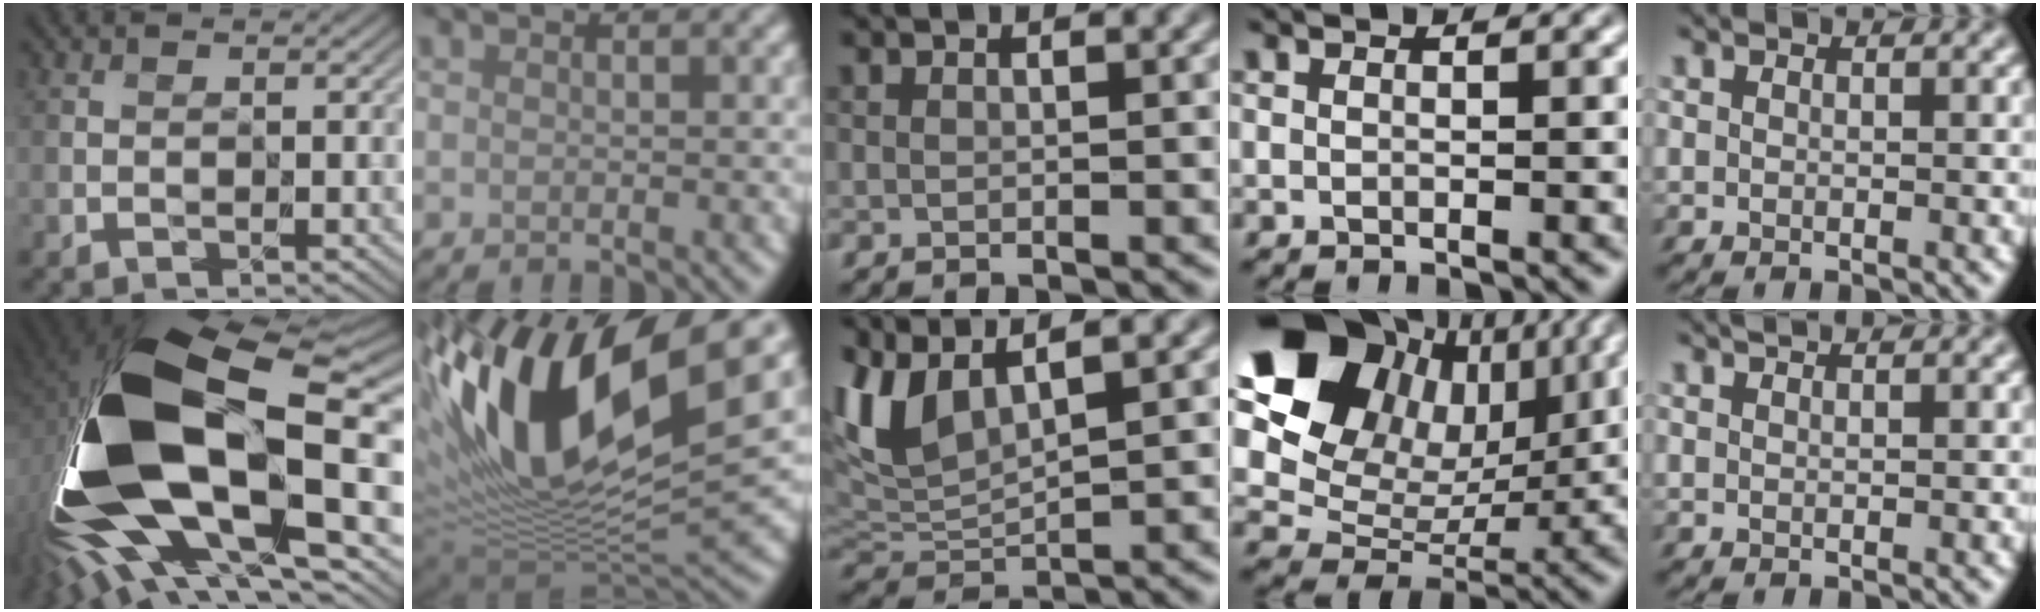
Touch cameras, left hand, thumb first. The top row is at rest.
{"thumb": {"total": 21.9, "force": [-1.4, 11.5, 18.6], "torque": [-0.417, -0.053, -0.015]}, "index": {"total": 15.8, "force": [4.5, 6.6, 13.7], "torque": [-0.277, 0.010, 0.098]}, "middle": {"total": 4.8, "force": [1.8, 2.0, 3.9], "torque": [-0.115, 0.014, 0.046]}, "ring": {"total": 12.6, "force": [5.4, 9.4, 6.5], "torque": [-0.153, 0.032, 0.103]}, "little": {"total": 1.0, "force": [1.0, 0.0, 0.3], "torque": [0.002, 0.007, 0.012]}}